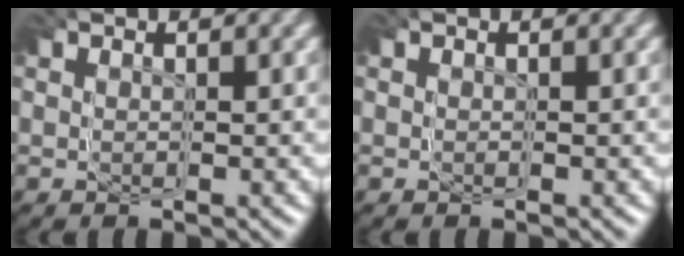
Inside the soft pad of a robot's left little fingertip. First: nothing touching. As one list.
[{"total": 0.0}]